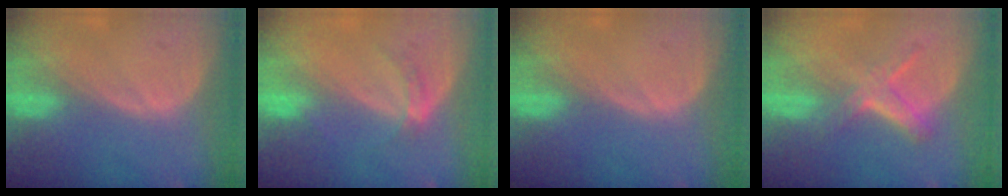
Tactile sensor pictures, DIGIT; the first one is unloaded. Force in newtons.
{"total": 2.8, "press": 2.5, "slide": 1.3}
{"total": 0.0}
{"total": 5.0, "press": 4.9, "slide": 0.8}